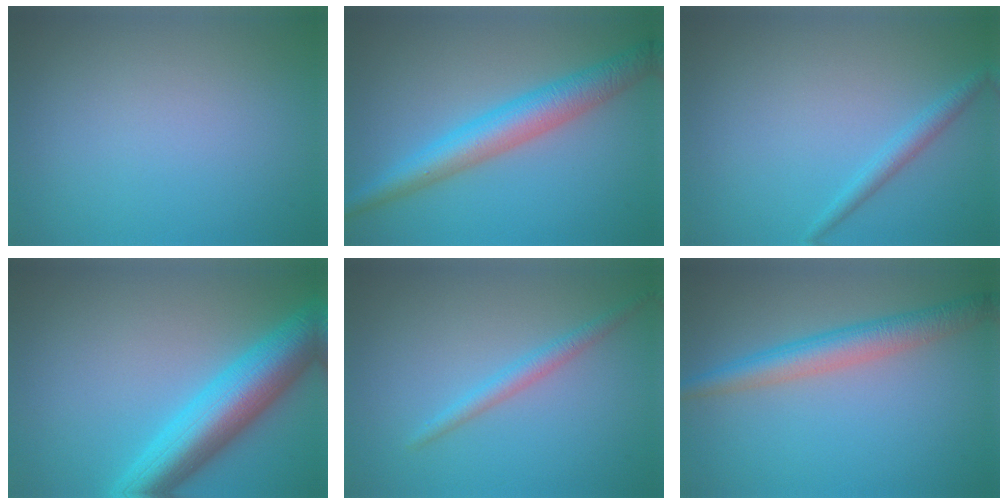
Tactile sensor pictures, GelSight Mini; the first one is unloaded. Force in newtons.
{"total": 5.3, "press": 5.3, "slide": 0.1}
{"total": 1.6, "press": 1.6, "slide": 0.1}
{"total": 8.4, "press": 8.4, "slide": 0.2}
{"total": 1.8, "press": 1.8, "slide": 0.1}
{"total": 3.9, "press": 3.9, "slide": 0.1}